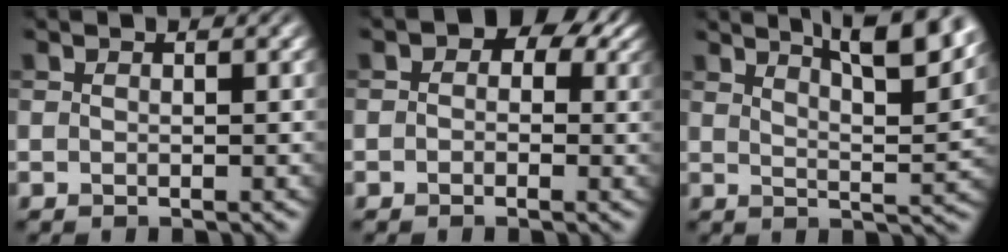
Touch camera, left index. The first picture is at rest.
{"total": 5.1, "force": [1.7, 3.7, 3.1], "torque": [-0.009, 0.012, -0.016]}
{"total": 9.7, "force": [6.7, 2.6, 6.5], "torque": [-0.052, 0.025, 0.059]}